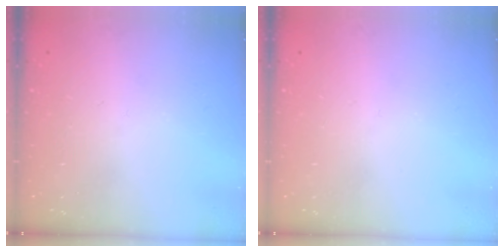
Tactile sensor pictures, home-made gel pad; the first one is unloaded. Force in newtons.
{"total": 0.0}